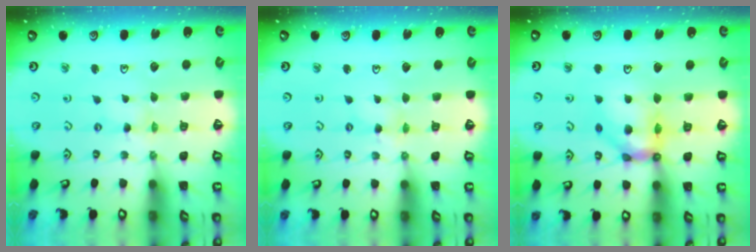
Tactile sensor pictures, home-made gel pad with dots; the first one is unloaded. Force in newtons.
{"total": 0.9, "press": 0.9, "slide": 0.3}
{"total": 12.8, "press": 12.7, "slide": 1.5}